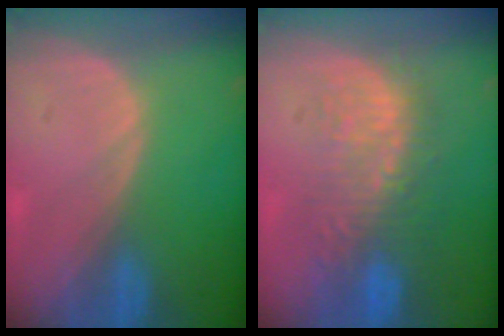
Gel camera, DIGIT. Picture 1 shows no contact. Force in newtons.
{"total": 9.8, "press": 8.8, "slide": 4.2}